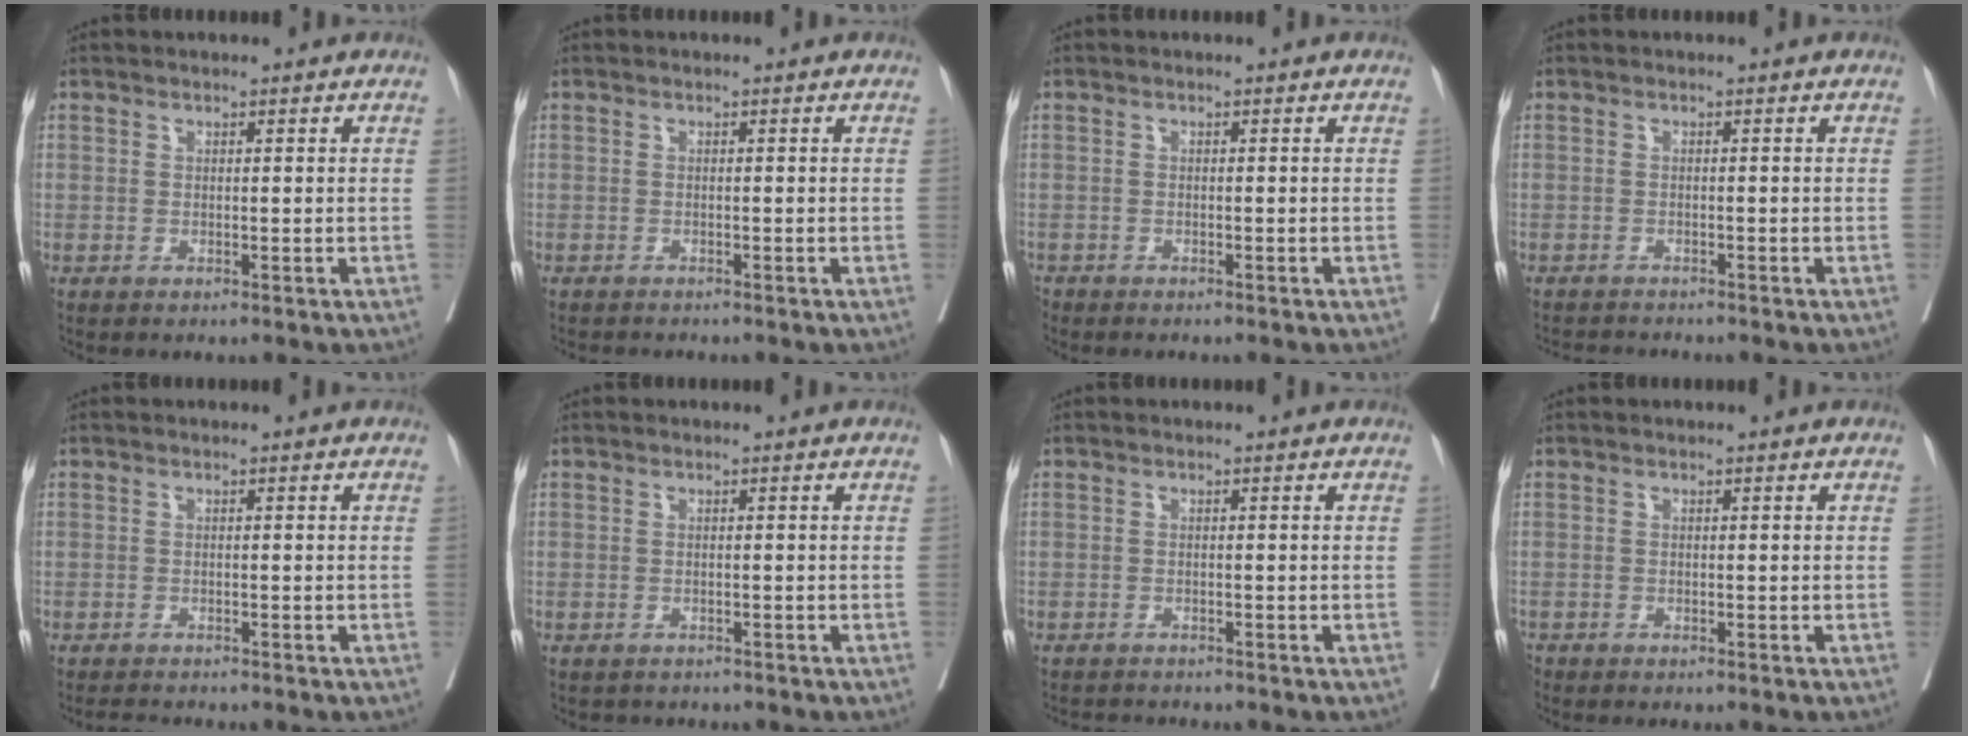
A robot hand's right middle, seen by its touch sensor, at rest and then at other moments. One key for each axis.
{"total": 2.4, "fx": -2.2, "fy": 0.4, "fz": 0.7, "tx": -0.013, "ty": -0.005, "tz": -0.031}
{"total": 2.2, "fx": -2.1, "fy": 0.5, "fz": 0.4, "tx": -0.006, "ty": -0.004, "tz": -0.032}
{"total": 3.6, "fx": -3.5, "fy": 0.1, "fz": 0.6, "tx": -0.004, "ty": -0.012, "tz": -0.055}
{"total": 2.7, "fx": -2.6, "fy": 0.3, "fz": 0.7, "tx": -0.010, "ty": -0.009, "tz": -0.041}
{"total": 2.7, "fx": -2.4, "fy": 1.2, "fz": 0.3, "tx": -0.008, "ty": -0.002, "tz": -0.034}
{"total": 2.6, "fx": -2.6, "fy": 0.1, "fz": 0.1, "tx": 0.002, "ty": -0.010, "tz": -0.040}
{"total": 1.6, "fx": -1.5, "fy": 0.5, "fz": 0.3, "tx": -0.010, "ty": -0.003, "tz": -0.025}